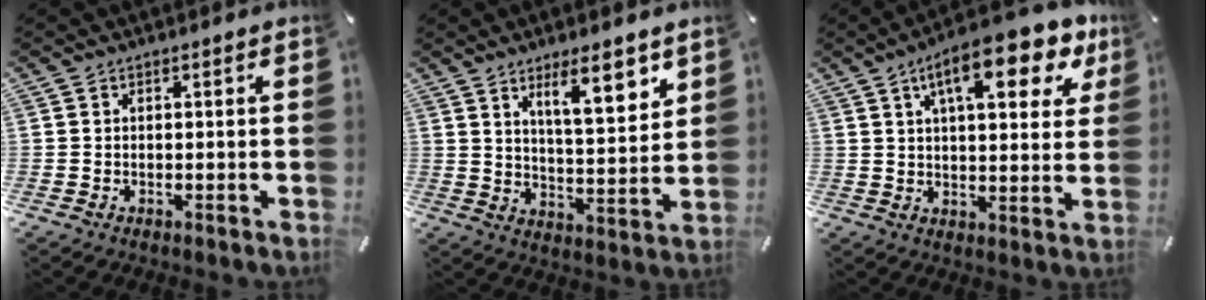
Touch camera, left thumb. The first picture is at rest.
{"total": 10.5, "force": [7.0, 3.1, 7.2], "torque": [-0.101, -0.043, 0.115]}
{"total": 15.4, "force": [8.4, 5.6, 11.6], "torque": [-0.178, -0.027, 0.133]}